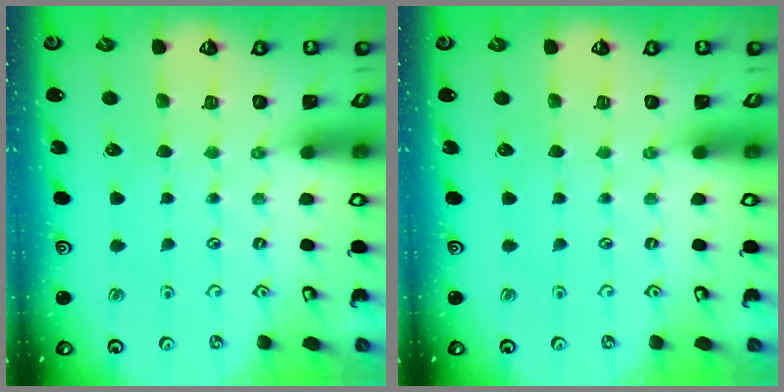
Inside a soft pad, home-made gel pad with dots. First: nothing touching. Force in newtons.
{"total": 0.0}